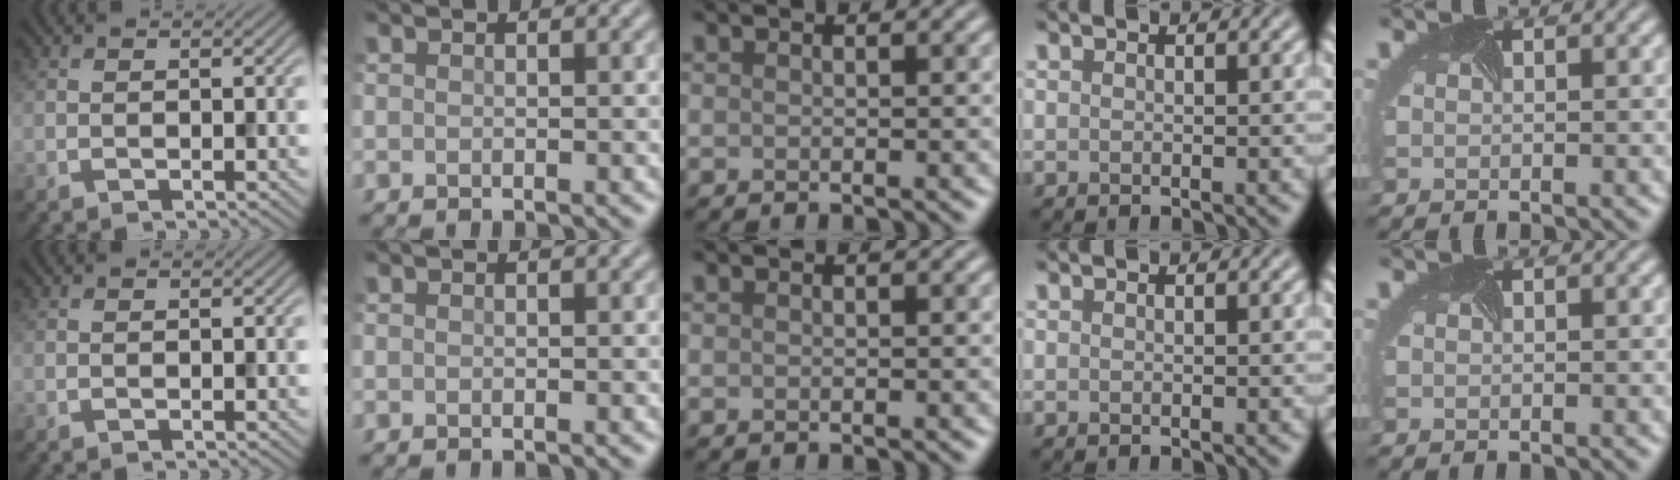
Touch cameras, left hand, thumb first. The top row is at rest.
{}